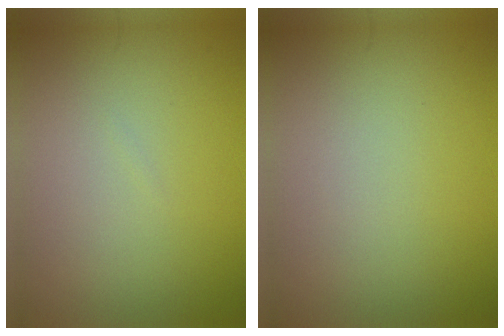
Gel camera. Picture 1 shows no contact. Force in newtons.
{"total": 0.0}